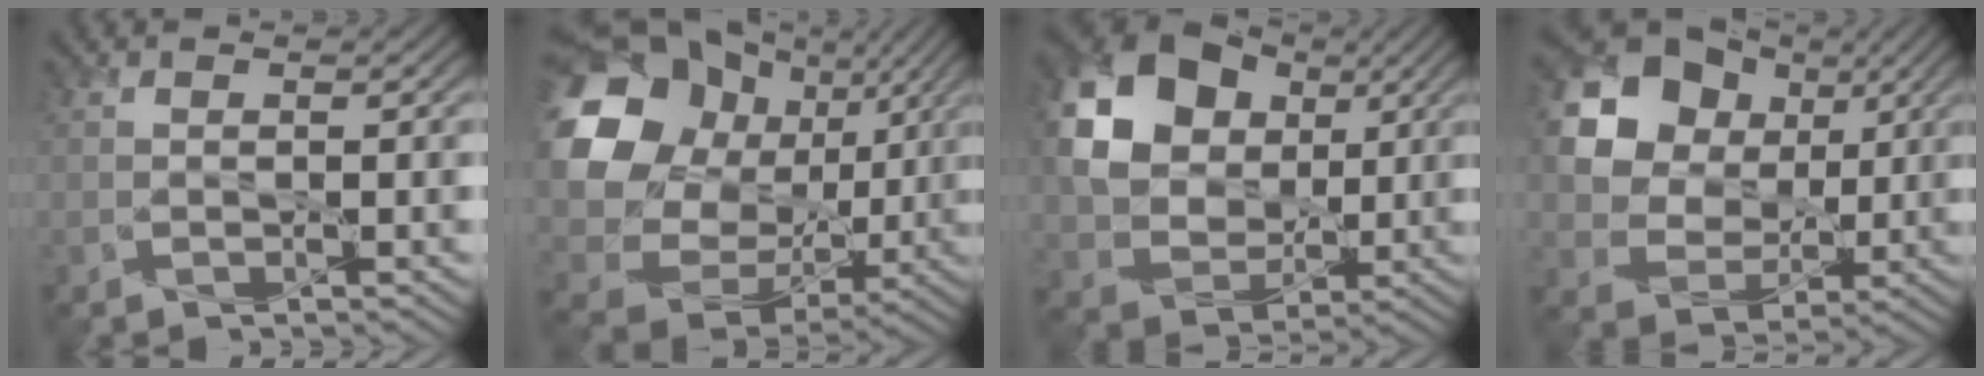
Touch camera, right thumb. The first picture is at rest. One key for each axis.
{"total": 16.9, "fx": 5.2, "fy": 14.0, "fz": 8.1, "tx": -0.209, "ty": 0.011, "tz": 0.099}
{"total": 16.0, "fx": 5.2, "fy": 12.5, "fz": 8.6, "tx": -0.212, "ty": 0.035, "tz": 0.109}
{"total": 14.7, "fx": 5.7, "fy": 12.2, "fz": 6.0, "tx": -0.191, "ty": 0.048, "tz": 0.125}